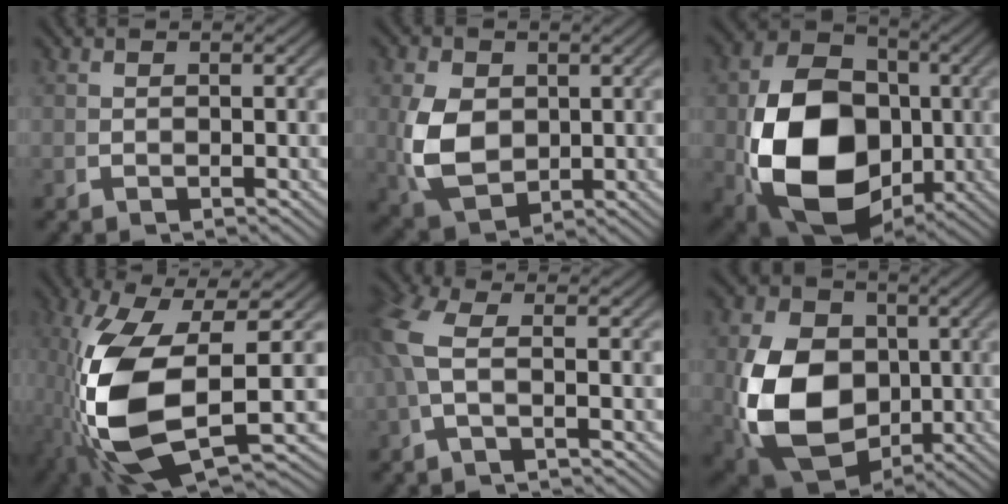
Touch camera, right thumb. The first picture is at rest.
{"total": 8.3, "force": [-0.4, 6.3, 5.4], "torque": [-0.141, -0.043, 0.020]}
{"total": 20.6, "force": [-2.7, 14.6, 14.3], "torque": [-0.302, -0.079, -0.004]}
{"total": 14.9, "force": [-1.9, 7.7, 12.6], "torque": [-0.279, -0.046, 0.003]}
{"total": 3.8, "force": [0.8, 1.4, 3.5], "torque": [-0.097, -0.002, 0.015]}
{"total": 16.8, "force": [-2.0, 12.4, 11.1], "torque": [-0.262, -0.080, 0.004]}